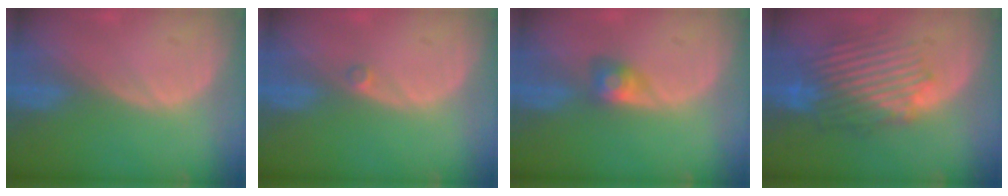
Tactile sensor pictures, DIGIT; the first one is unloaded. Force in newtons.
{"total": 1.0, "press": 0.8, "slide": 0.5}
{"total": 3.1, "press": 2.7, "slide": 1.4}
{"total": 10.2, "press": 9.2, "slide": 4.3}